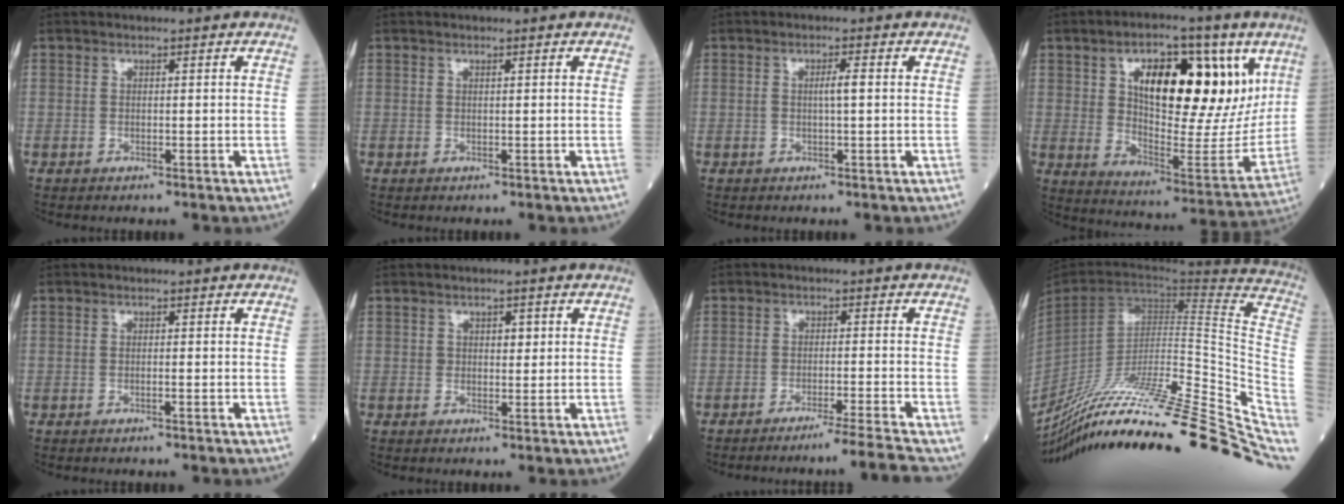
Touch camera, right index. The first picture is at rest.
{"total": 0.0}
{"total": 2.0, "force": [0.1, 0.1, 2.0], "torque": [-0.035, 0.002, 0.000]}
{"total": 21.5, "force": [8.3, 8.6, 17.8], "torque": [-0.273, 0.012, 0.140]}
{"total": 0.5, "force": [-0.3, -0.1, 0.4], "torque": [-0.009, 0.001, -0.005]}
{"total": 1.9, "force": [0.6, 1.2, 1.4], "torque": [-0.017, 0.003, 0.008]}
{"total": 6.3, "force": [-5.3, -2.1, 2.6], "torque": [-0.026, -0.011, -0.084]}
{"total": 36.9, "force": [-27.7, 3.7, 24.1], "torque": [-0.253, -0.046, -0.410]}